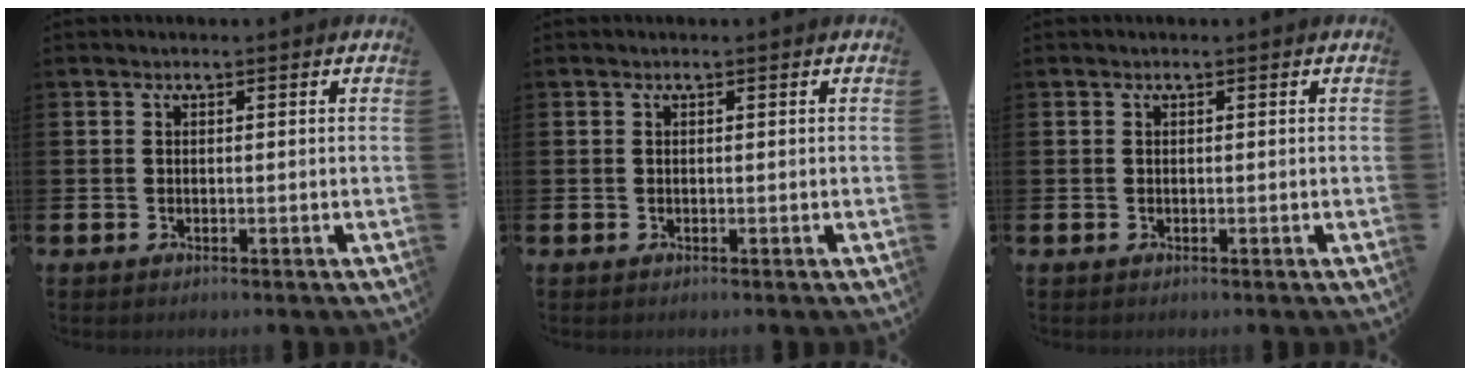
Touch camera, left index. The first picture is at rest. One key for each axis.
{"total": 0.0}
{"total": 0.0}